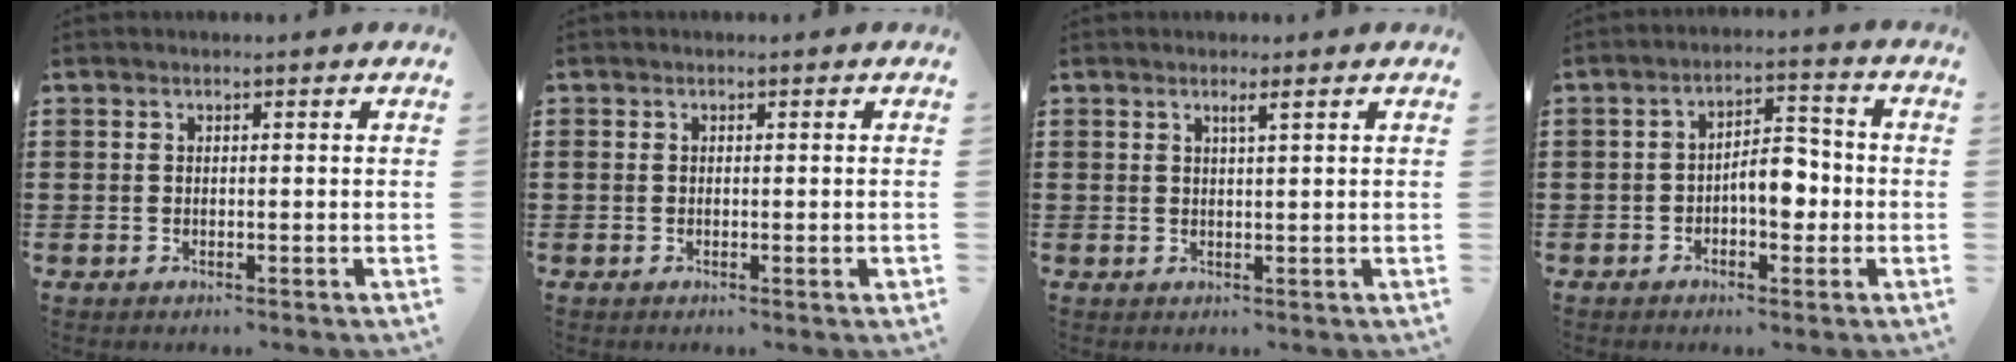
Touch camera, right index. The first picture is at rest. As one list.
[{"total": 0.9, "force": [-0.2, 0.0, 0.8], "torque": [-0.015, -0.004, -0.003]}, {"total": 1.2, "force": [0.7, -0.1, 1.0], "torque": [-0.019, -0.001, 0.011]}, {"total": 6.0, "force": [-1.4, 3.0, 5.1], "torque": [-0.072, 0.006, -0.028]}]